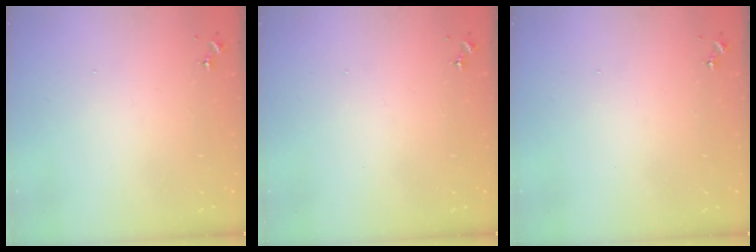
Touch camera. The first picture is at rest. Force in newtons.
{"total": 0.0}
{"total": 0.0}